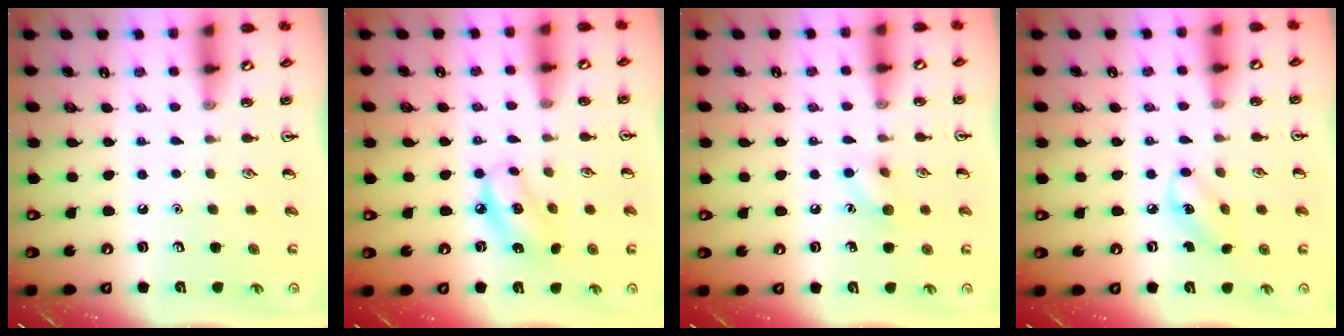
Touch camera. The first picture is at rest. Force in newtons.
{"total": 7.5, "press": 7.3, "slide": 1.6}
{"total": 7.4, "press": 7.2, "slide": 1.9}
{"total": 4.5, "press": 4.4, "slide": 0.8}